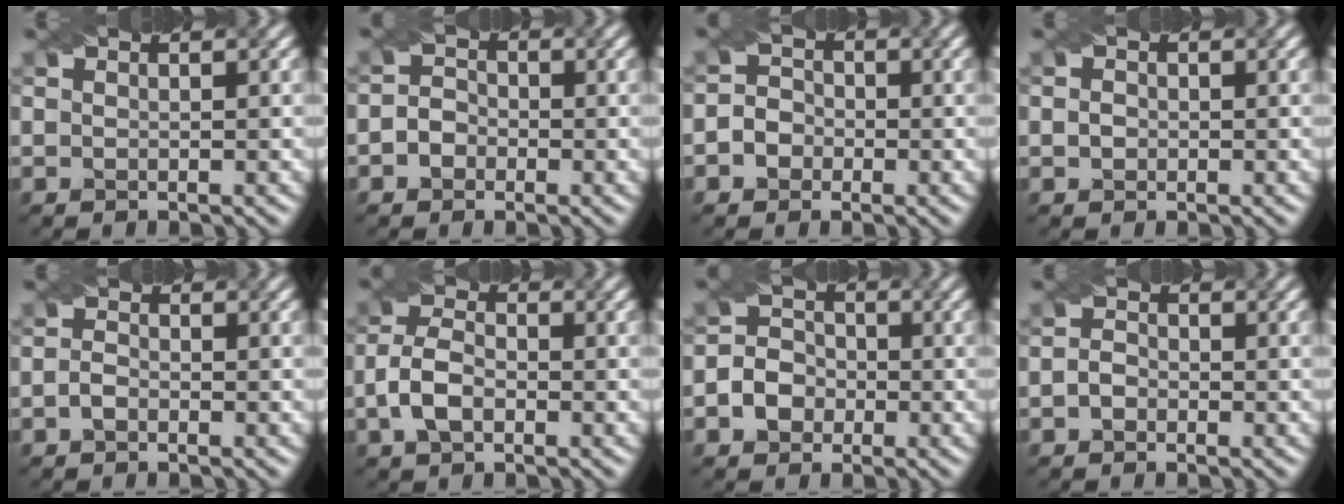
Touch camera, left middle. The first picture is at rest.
{"total": 2.0, "force": [-1.1, 1.5, 0.7], "torque": [0.001, 0.004, -0.024]}
{"total": 2.8, "force": [-1.2, 2.3, 0.8], "torque": [0.005, 0.010, -0.029]}
{"total": 0.9, "force": [-0.3, 0.7, 0.3], "torque": [-0.006, 0.003, -0.007]}
{"total": 1.1, "force": [-0.9, 0.4, 0.6], "torque": [-0.017, 0.004, -0.017]}
{"total": 3.6, "force": [-1.5, 2.1, 2.5], "torque": [-0.059, 0.006, -0.031]}
{"total": 4.2, "force": [-1.6, 3.5, 1.6], "torque": [-0.014, 0.010, -0.041]}
{"total": 1.3, "force": [-0.9, 0.8, 0.6], "torque": [-0.012, 0.003, -0.018]}